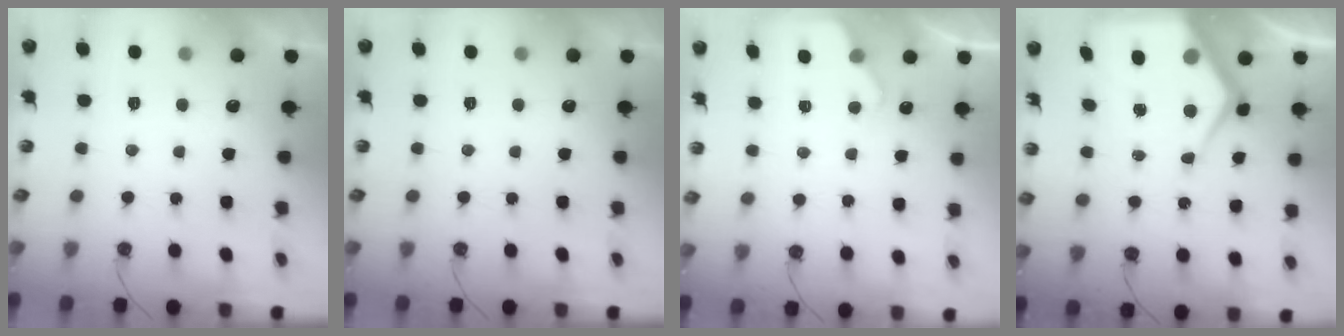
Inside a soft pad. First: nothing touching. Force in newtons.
{"total": 0.0}
{"total": 4.4, "press": 4.4, "slide": 0.5}
{"total": 12.6, "press": 12.5, "slide": 1.3}